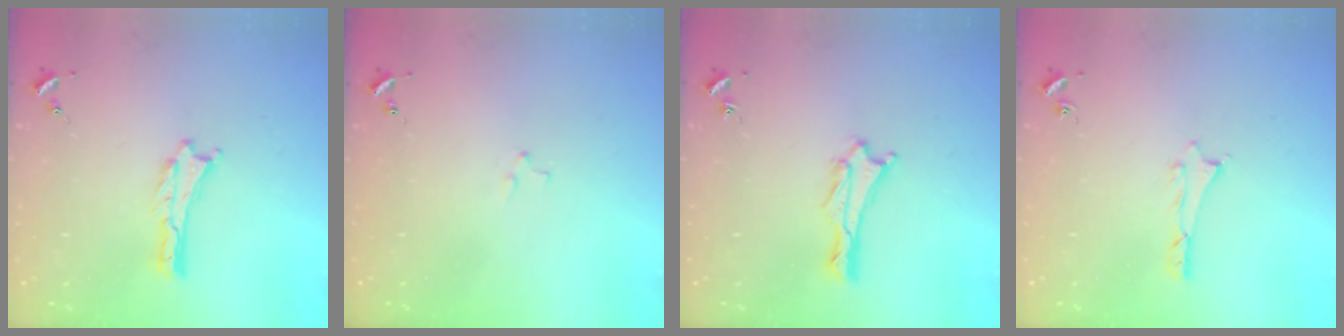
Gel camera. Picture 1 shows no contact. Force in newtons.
{"total": 2.1, "press": 2.1, "slide": 0.2}
{"total": 1.9, "press": 1.9, "slide": 0.1}
{"total": 0.6, "press": 0.5, "slide": 0.2}